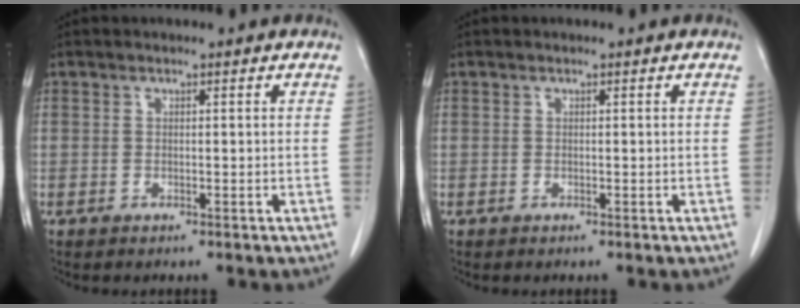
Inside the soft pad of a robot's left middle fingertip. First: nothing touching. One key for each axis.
{"total": 0.0}